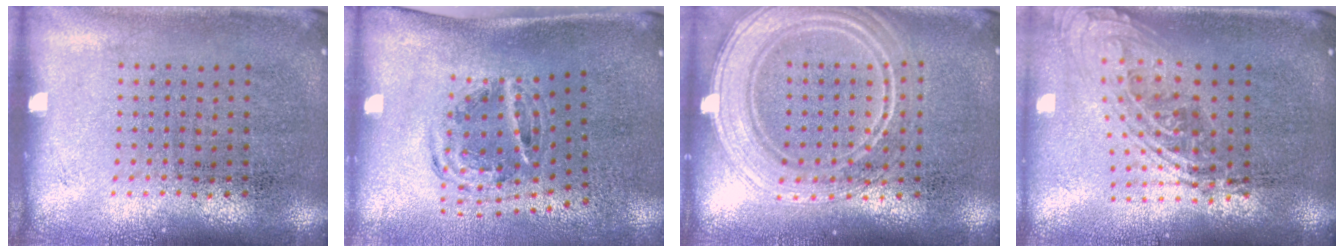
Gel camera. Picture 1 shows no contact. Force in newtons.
{"total": 1.2, "press": 1.0, "slide": 0.5}
{"total": 2.9, "press": 2.8, "slide": 0.4}
{"total": 2.1, "press": 1.6, "slide": 1.4}